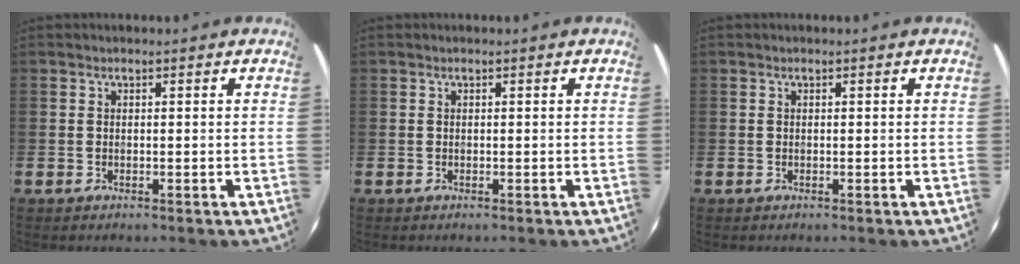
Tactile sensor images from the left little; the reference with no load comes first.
{"total": 0.0}
{"total": 0.0}